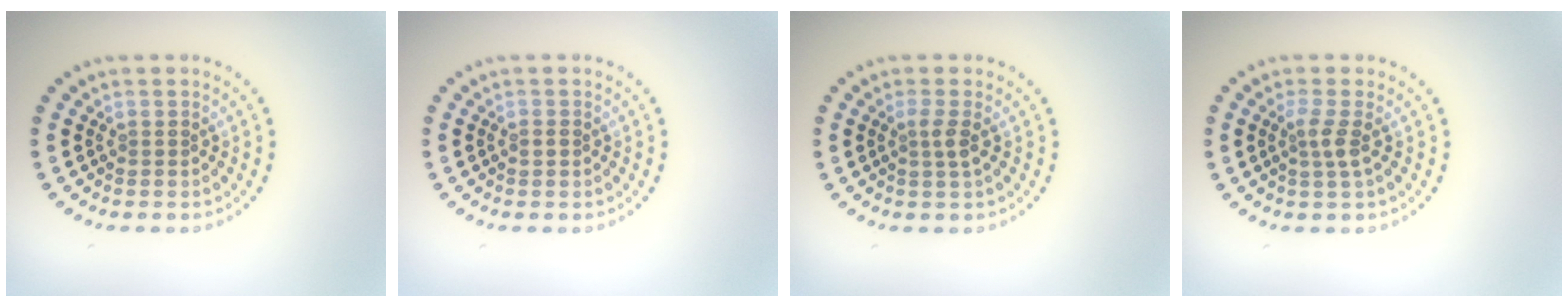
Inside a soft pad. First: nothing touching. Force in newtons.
{"total": 0.9, "press": 0.9, "slide": 0.1}
{"total": 1.4, "press": 1.1, "slide": 0.8}
{"total": 1.8, "press": 1.4, "slide": 1.2}